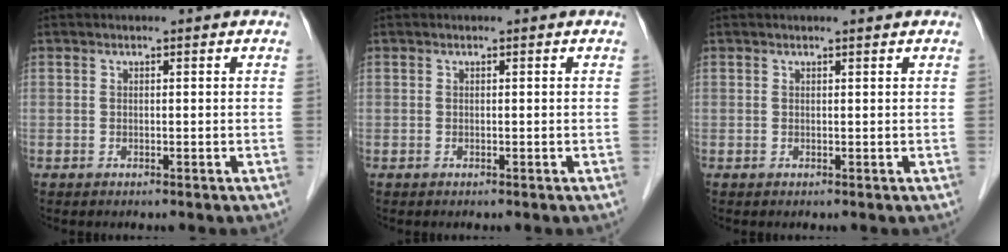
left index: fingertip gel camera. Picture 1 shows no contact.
{"total": 0.0}
{"total": 0.8, "force": [0.7, -0.1, 0.2], "torque": [-0.010, -0.001, 0.012]}